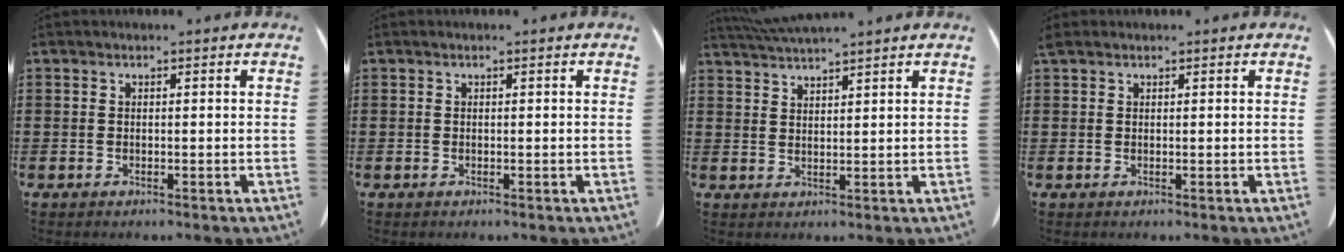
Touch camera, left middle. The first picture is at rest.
{"total": 0.0}
{"total": 3.6, "force": [3.5, -0.1, 1.0], "torque": [-0.030, -0.007, 0.065]}
{"total": 0.8, "force": [0.7, 0.3, 0.2], "torque": [-0.007, 0.000, 0.015]}